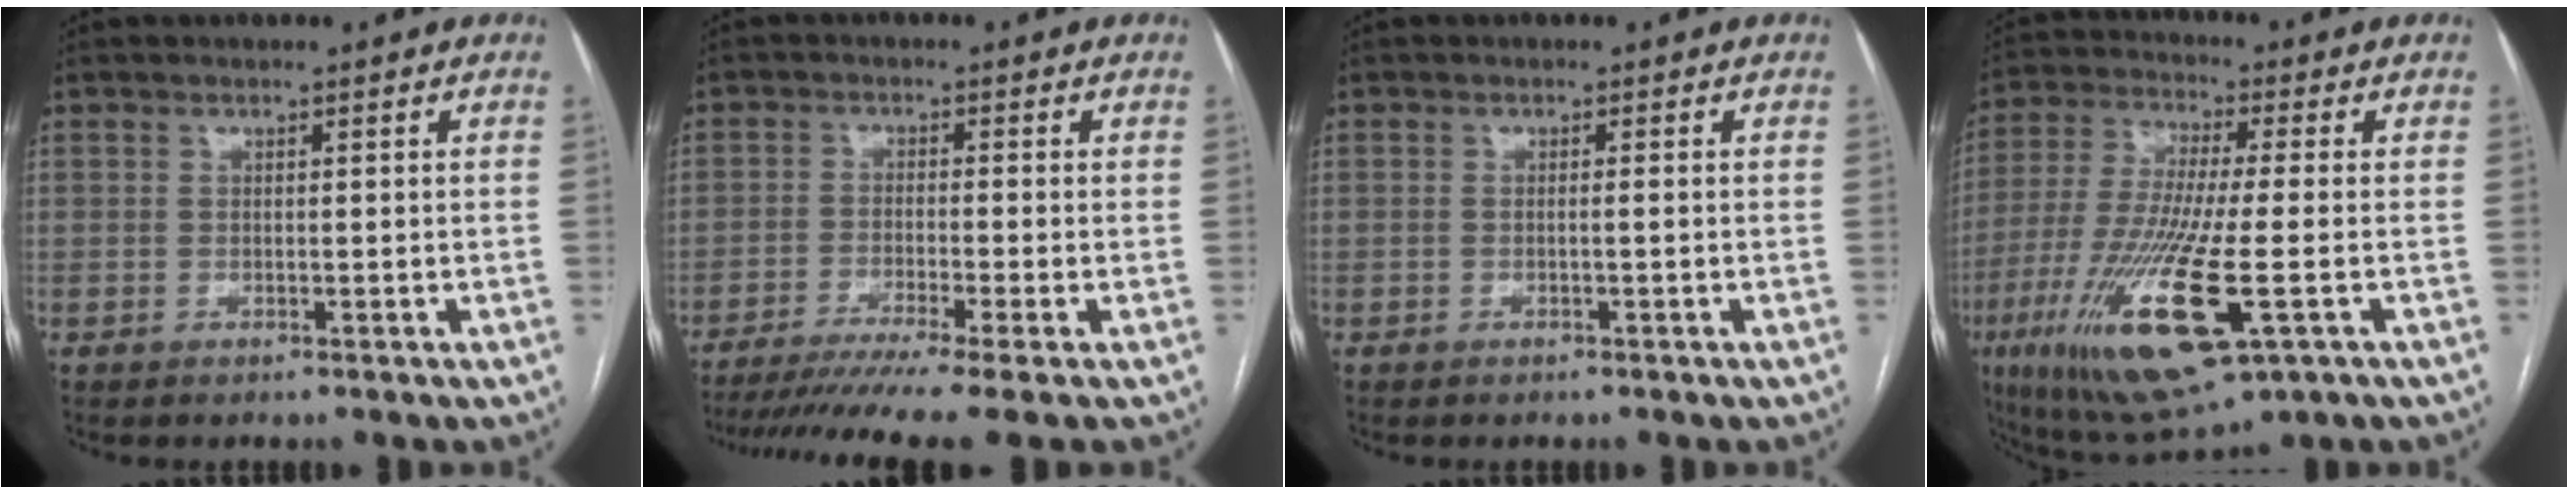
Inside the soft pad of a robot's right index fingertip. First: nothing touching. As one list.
[{"total": 10.9, "force": [-8.5, -1.6, 6.7], "torque": [-0.093, -0.026, -0.129]}, {"total": 0.6, "force": [-0.1, -0.1, 0.6], "torque": [-0.009, 0.001, -0.003]}, {"total": 18.3, "force": [-6.1, 2.9, 17.0], "torque": [-0.365, -0.040, -0.104]}]